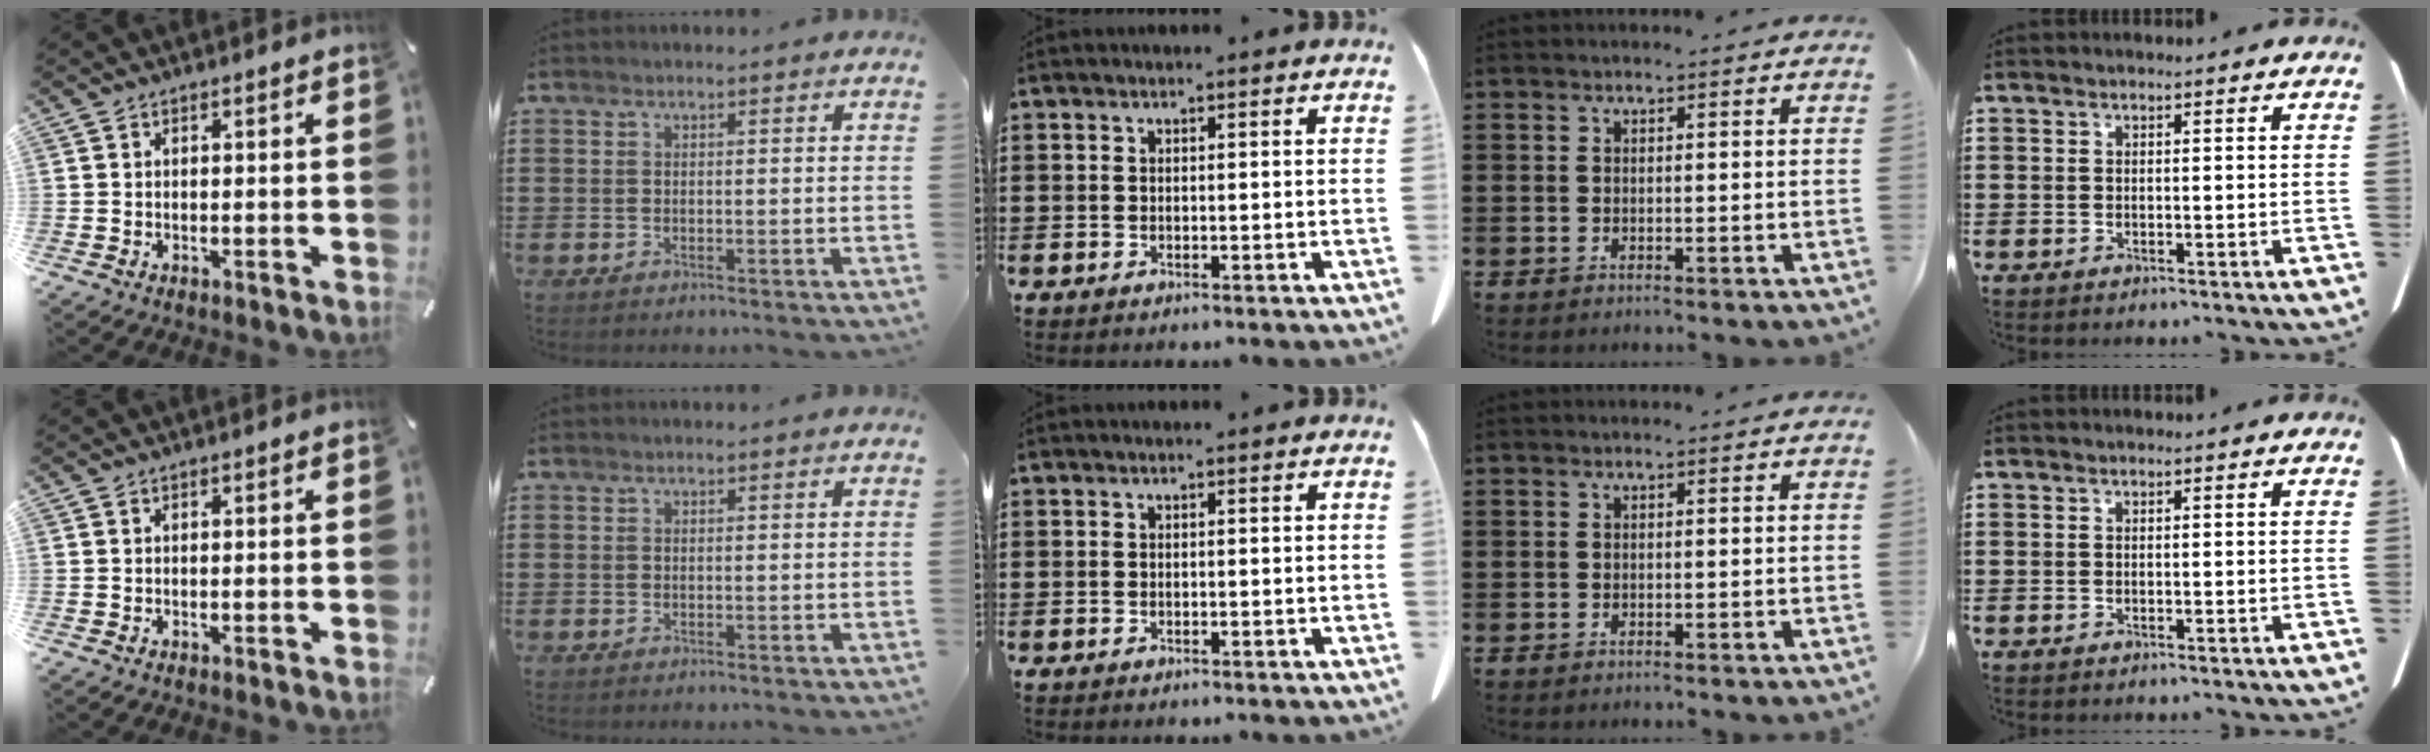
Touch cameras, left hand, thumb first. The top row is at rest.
{}